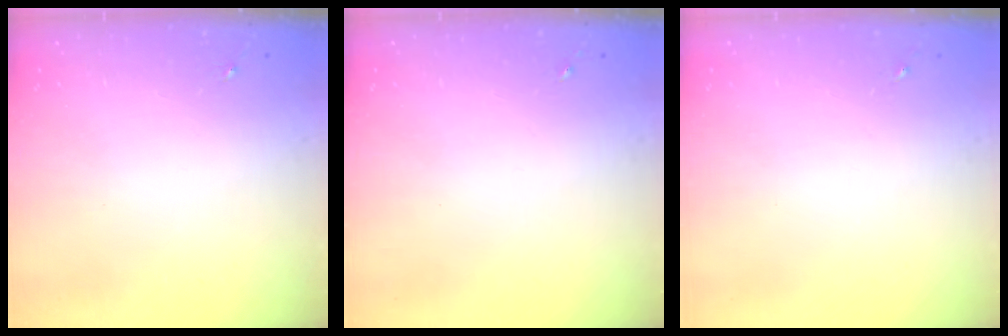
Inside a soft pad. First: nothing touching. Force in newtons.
{"total": 0.0}
{"total": 0.0}